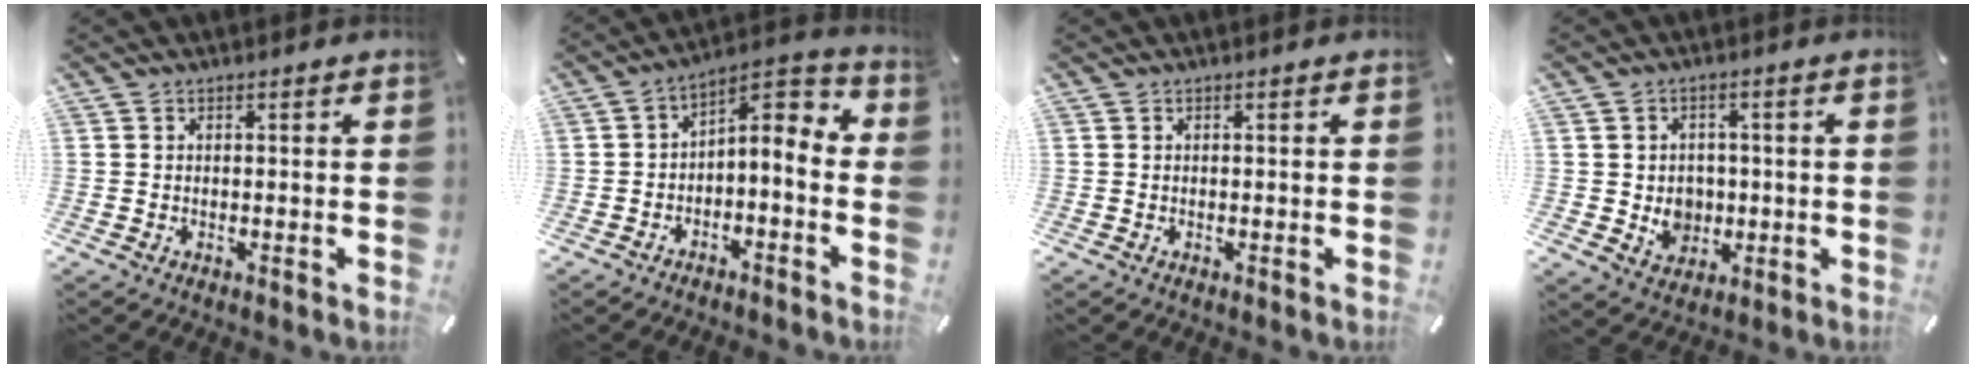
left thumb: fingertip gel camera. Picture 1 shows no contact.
{"total": 4.8, "force": [-1.3, 2.9, 3.5], "torque": [-0.041, -0.009, -0.033]}
{"total": 0.0}
{"total": 6.0, "force": [-0.6, 5.6, 2.3], "torque": [-0.030, 0.002, -0.011]}